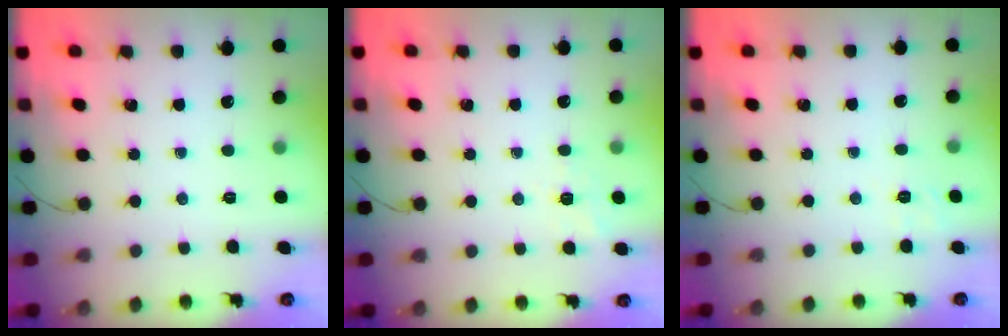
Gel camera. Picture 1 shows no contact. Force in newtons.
{"total": 1.6, "press": 0.2, "slide": 1.6}
{"total": 1.9, "press": 0.8, "slide": 1.7}